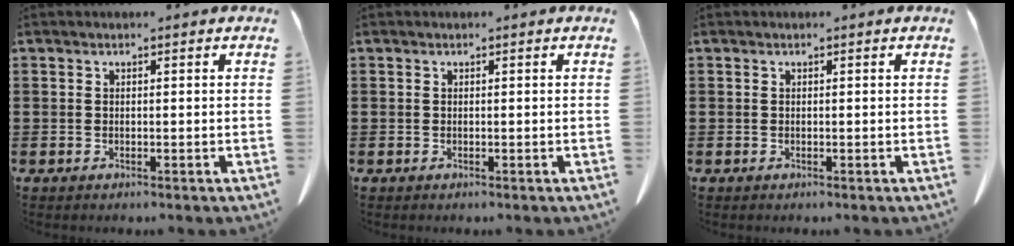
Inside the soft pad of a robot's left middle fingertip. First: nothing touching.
{"total": 0.0}
{"total": 0.0}